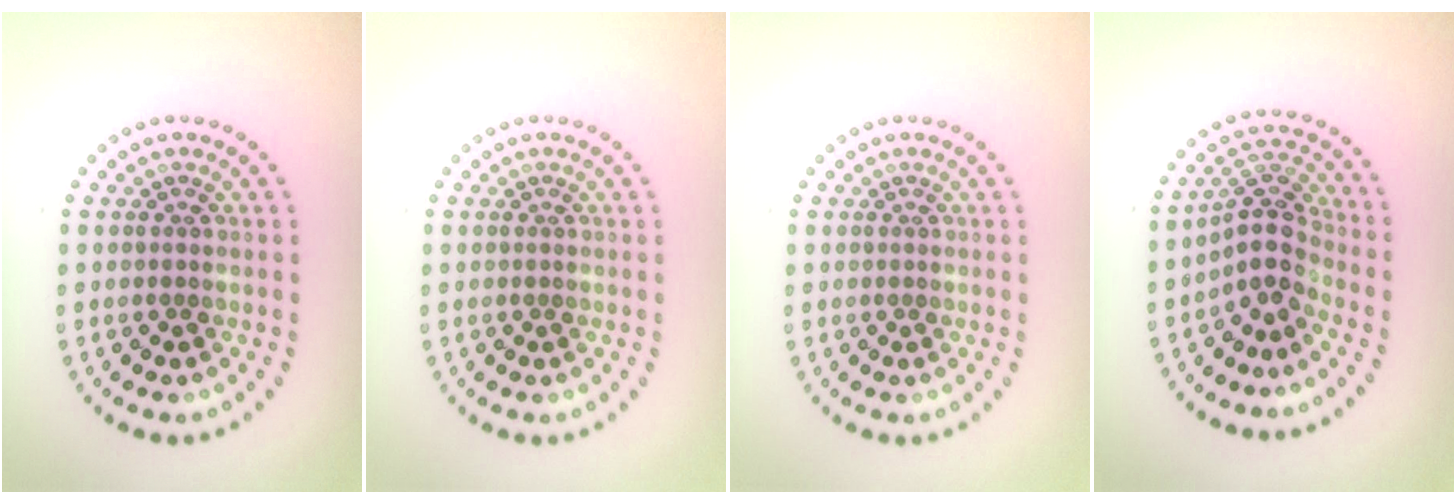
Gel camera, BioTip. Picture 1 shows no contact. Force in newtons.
{"total": 0.0}
{"total": 0.0}
{"total": 3.9, "press": 2.9, "slide": 2.7}